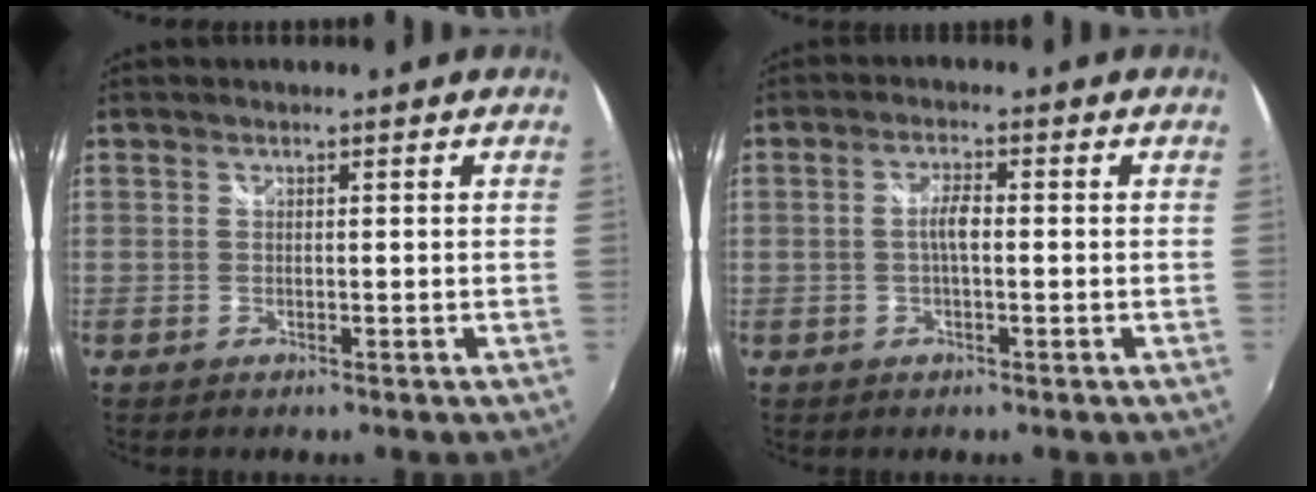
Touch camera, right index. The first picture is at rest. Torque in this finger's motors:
{"motor_torque": [0.74, -0.03, 0.35, 0.08]}